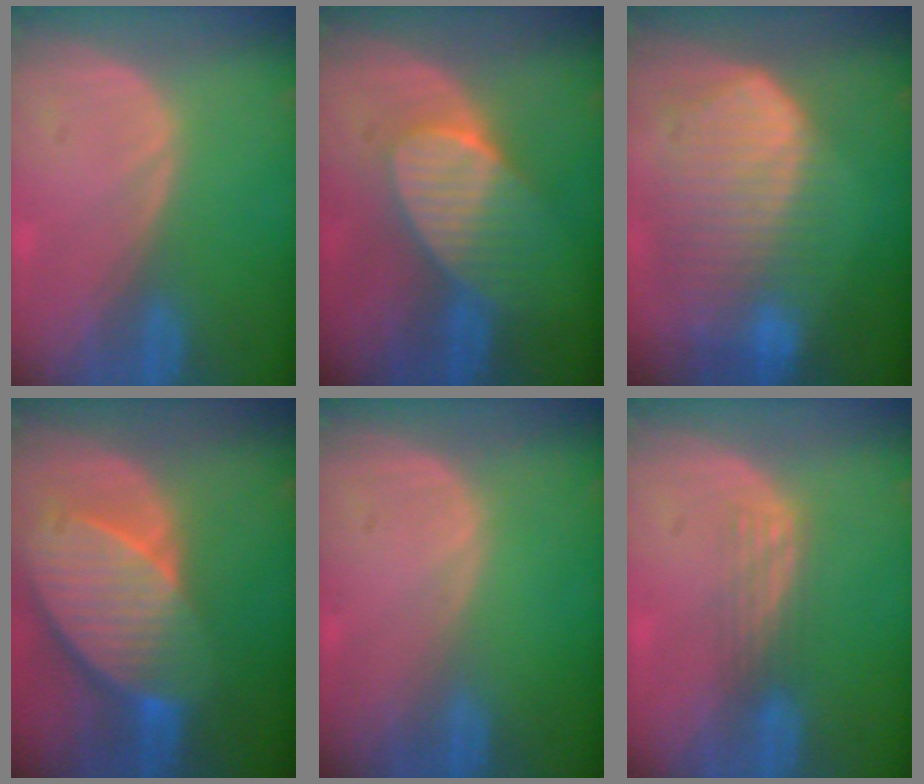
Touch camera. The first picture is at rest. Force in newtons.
{"total": 7.0, "press": 6.9, "slide": 1.2}
{"total": 10.3, "press": 8.9, "slide": 5.2}
{"total": 10.5, "press": 9.2, "slide": 5.0}
{"total": 0.0}
{"total": 2.9, "press": 2.5, "slide": 1.5}